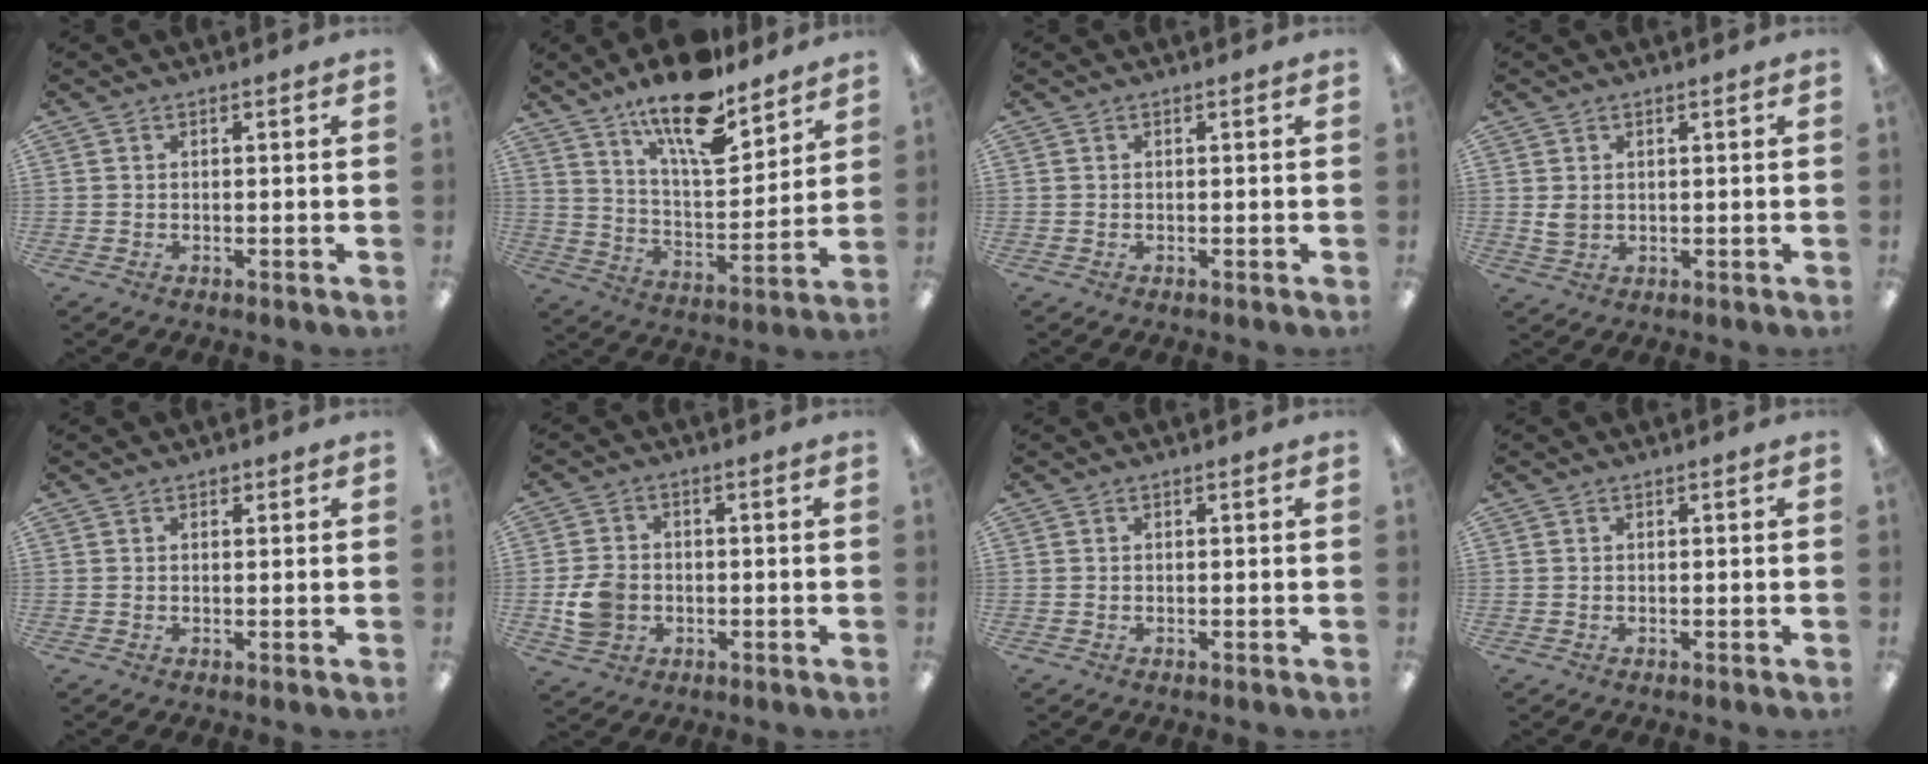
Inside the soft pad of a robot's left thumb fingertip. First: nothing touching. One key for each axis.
{"total": 17.1, "fx": 12.8, "fy": 5.5, "fz": 10.0, "tx": -0.170, "ty": -0.075, "tz": 0.215}
{"total": 0.0}
{"total": 2.4, "fx": 0.9, "fy": 1.8, "fz": 1.3, "tx": -0.019, "ty": 0.000, "tz": 0.014}
{"total": 1.0, "fx": 0.6, "fy": 0.6, "fz": 0.4, "tx": 0.001, "ty": 0.000, "tz": 0.009}
{"total": 6.9, "fx": -1.4, "fy": 5.8, "fz": 3.5, "tx": -0.063, "ty": 0.005, "tz": -0.027}
{"total": 0.0}
{"total": 0.0}